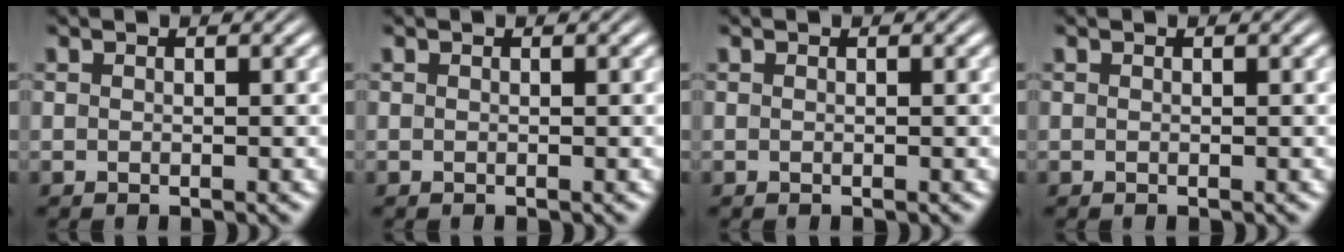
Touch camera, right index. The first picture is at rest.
{"total": 0.0}
{"total": 0.0}
{"total": 0.0}